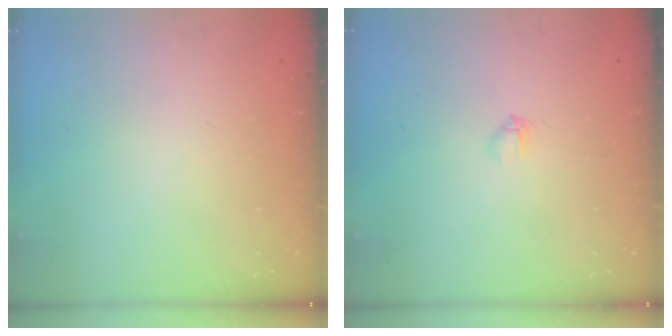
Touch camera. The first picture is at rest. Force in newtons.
{"total": 2.3, "press": 2.2, "slide": 0.8}